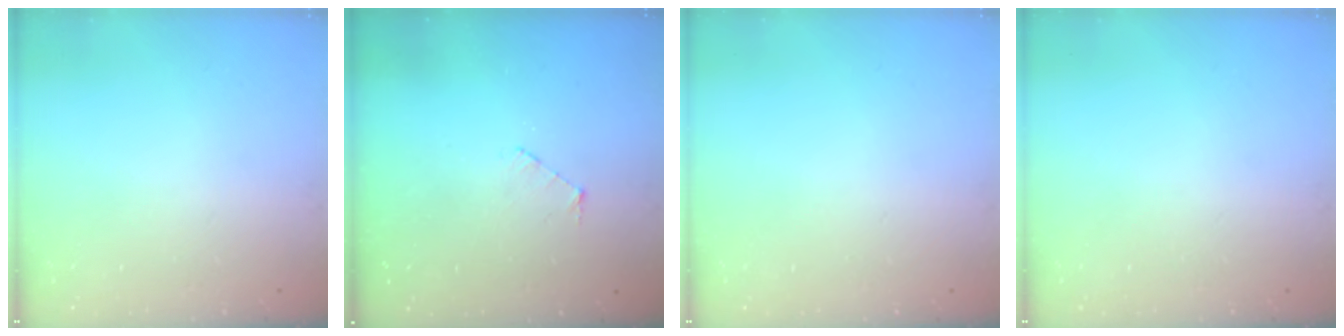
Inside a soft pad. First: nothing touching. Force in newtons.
{"total": 3.8, "press": 3.8, "slide": 0.4}
{"total": 0.0}
{"total": 0.0}